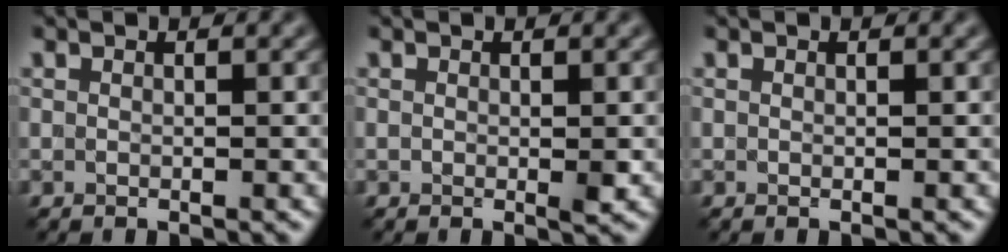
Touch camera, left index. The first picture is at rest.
{"total": 0.6, "force": [-0.1, -0.1, 0.5], "torque": [-0.008, -0.002, 0.000]}
{"total": 0.0}